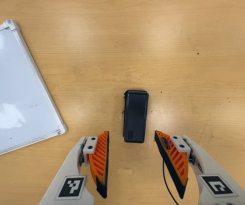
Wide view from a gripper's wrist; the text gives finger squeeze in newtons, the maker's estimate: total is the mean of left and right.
{"total": 0.0}